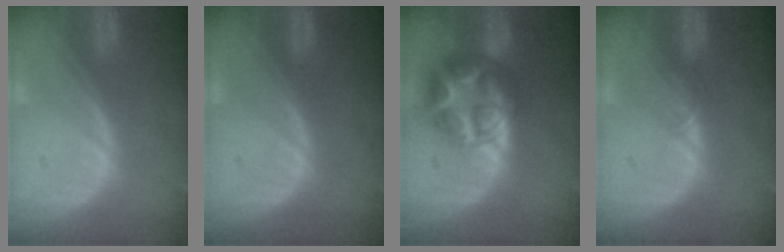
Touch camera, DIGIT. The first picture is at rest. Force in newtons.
{"total": 0.0}
{"total": 8.9, "press": 8.9, "slide": 0.4}
{"total": 0.8, "press": 0.7, "slide": 0.4}